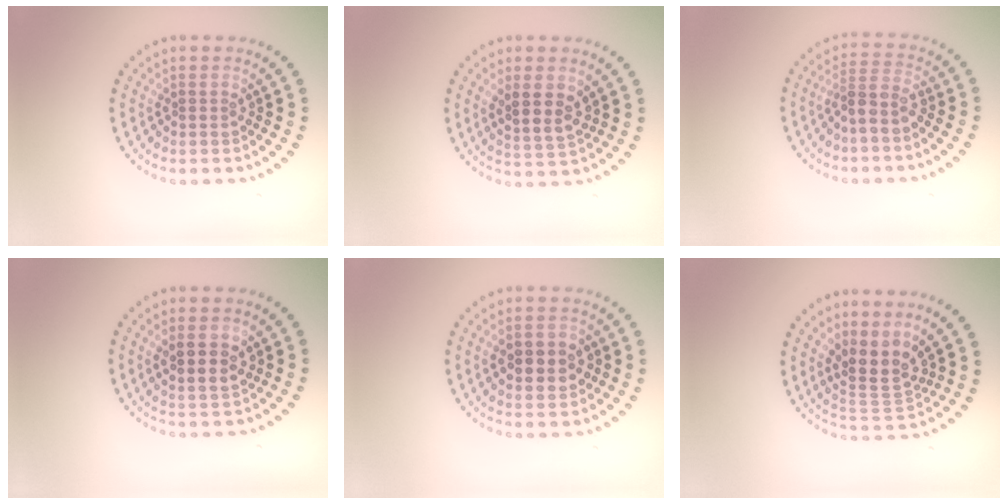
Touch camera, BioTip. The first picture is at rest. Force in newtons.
{"total": 3.1, "press": 2.8, "slide": 1.4}
{"total": 2.6, "press": 2.0, "slide": 1.7}
{"total": 2.7, "press": 2.7, "slide": 0.6}
{"total": 4.5, "press": 4.5, "slide": 0.5}
{"total": 3.5, "press": 2.6, "slide": 2.3}